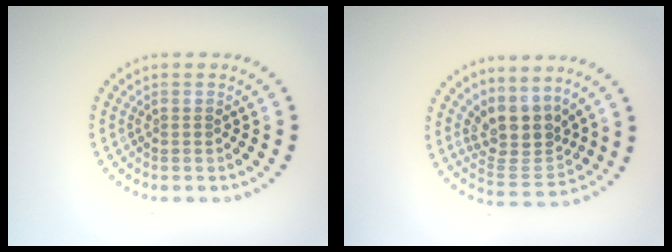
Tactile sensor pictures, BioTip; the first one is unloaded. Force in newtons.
{"total": 4.0, "press": 3.1, "slide": 2.5}